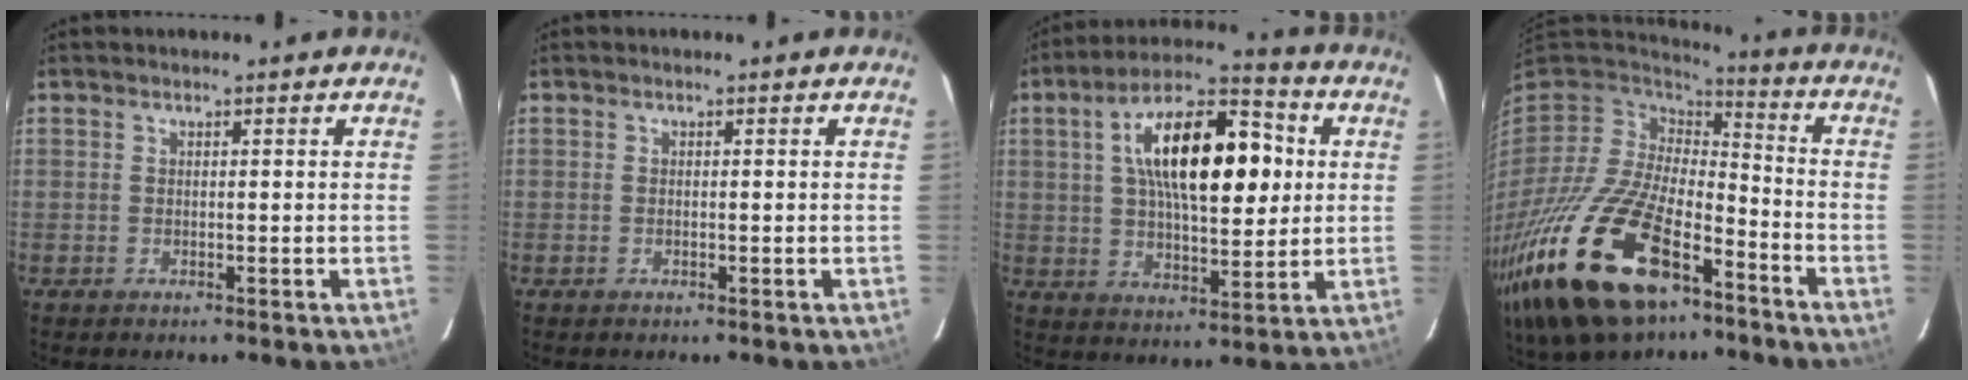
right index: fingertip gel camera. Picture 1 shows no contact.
{"total": 0.0}
{"total": 19.4, "force": [4.1, 8.2, 17.0], "torque": [-0.284, 0.034, 0.063]}
{"total": 29.6, "force": [-16.2, 14.0, 20.5], "torque": [-0.442, -0.049, -0.278]}